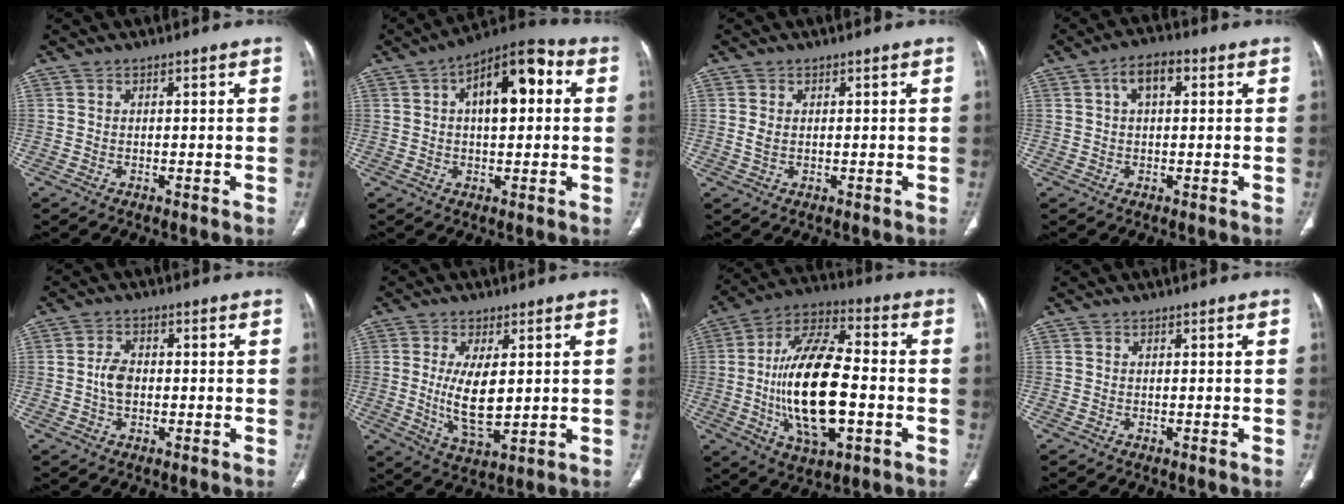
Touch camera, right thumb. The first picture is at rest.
{"total": 13.1, "force": [2.9, 6.4, 11.1], "torque": [-0.149, 0.028, 0.035]}
{"total": 1.6, "force": [0.2, 1.0, 1.2], "torque": [-0.029, 0.000, 0.006]}
{"total": 5.2, "force": [1.5, 2.8, 4.1], "torque": [-0.068, 0.016, 0.021]}
{"total": 4.0, "force": [-0.4, 2.7, 2.9], "torque": [-0.052, 0.009, -0.013]}
{"total": 9.7, "force": [0.8, 4.3, 8.7], "torque": [-0.152, -0.023, 0.025]}
{"total": 21.3, "force": [-3.1, 9.5, 18.8], "torque": [-0.340, 0.021, -0.052]}
{"total": 0.0}